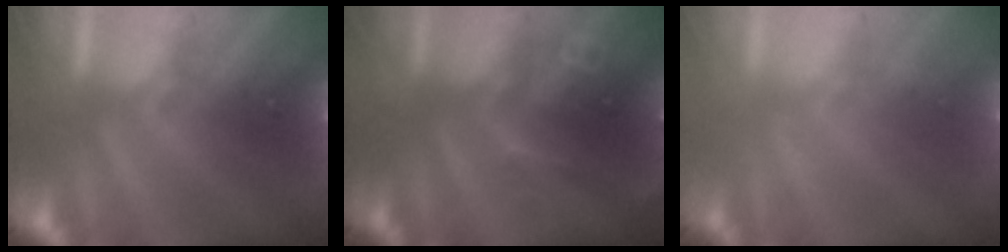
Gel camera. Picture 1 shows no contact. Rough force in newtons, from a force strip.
{"total": 4.5}
{"total": 1.6}